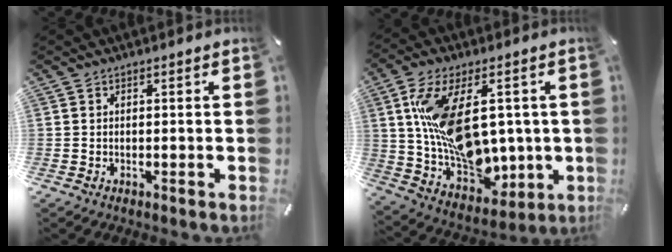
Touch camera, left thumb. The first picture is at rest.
{"total": 17.0, "force": [3.7, 10.3, 13.0], "torque": [-0.249, -0.020, 0.071]}